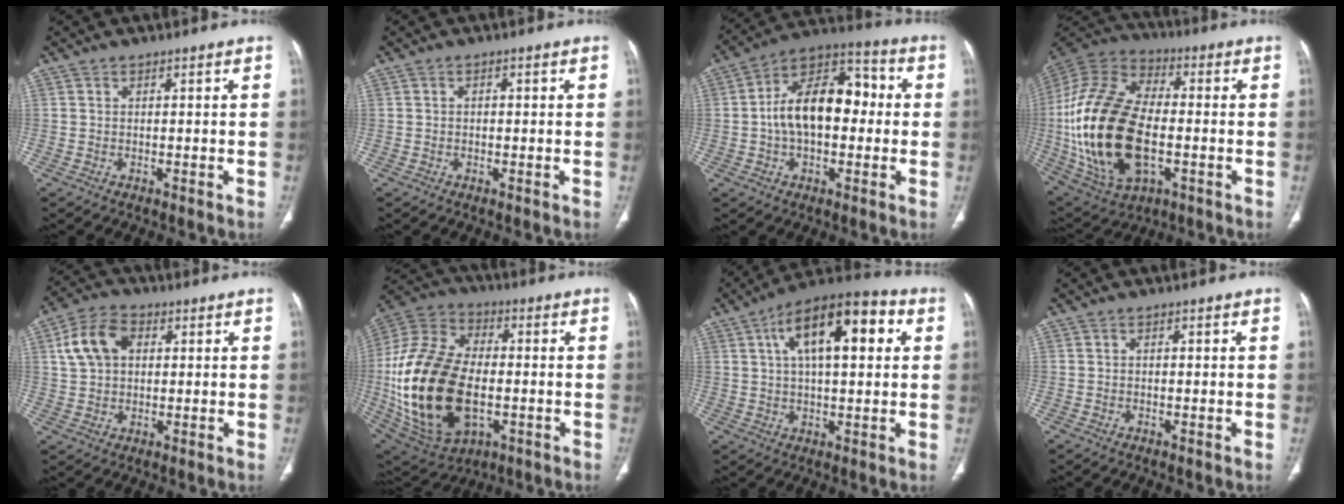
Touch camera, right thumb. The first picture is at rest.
{"total": 0.8, "force": [0.0, 0.5, 0.6], "torque": [-0.009, 0.002, -0.001]}
{"total": 16.8, "force": [0.2, 10.1, 13.4], "torque": [-0.201, 0.042, -0.006]}
{"total": 27.5, "force": [-3.4, 15.4, 22.6], "torque": [-0.472, 0.003, -0.051]}
{"total": 9.4, "force": [2.5, 6.6, 6.2], "torque": [-0.112, 0.014, 0.042]}
{"total": 28.1, "force": [-3.8, 16.7, 22.3], "torque": [-0.456, 0.002, -0.046]}
{"total": 17.5, "force": [5.2, 7.5, 14.9], "torque": [-0.213, 0.019, 0.074]}
{"total": 0.5, "force": [0.0, 0.3, 0.4], "torque": [-0.008, 0.000, 0.000]}